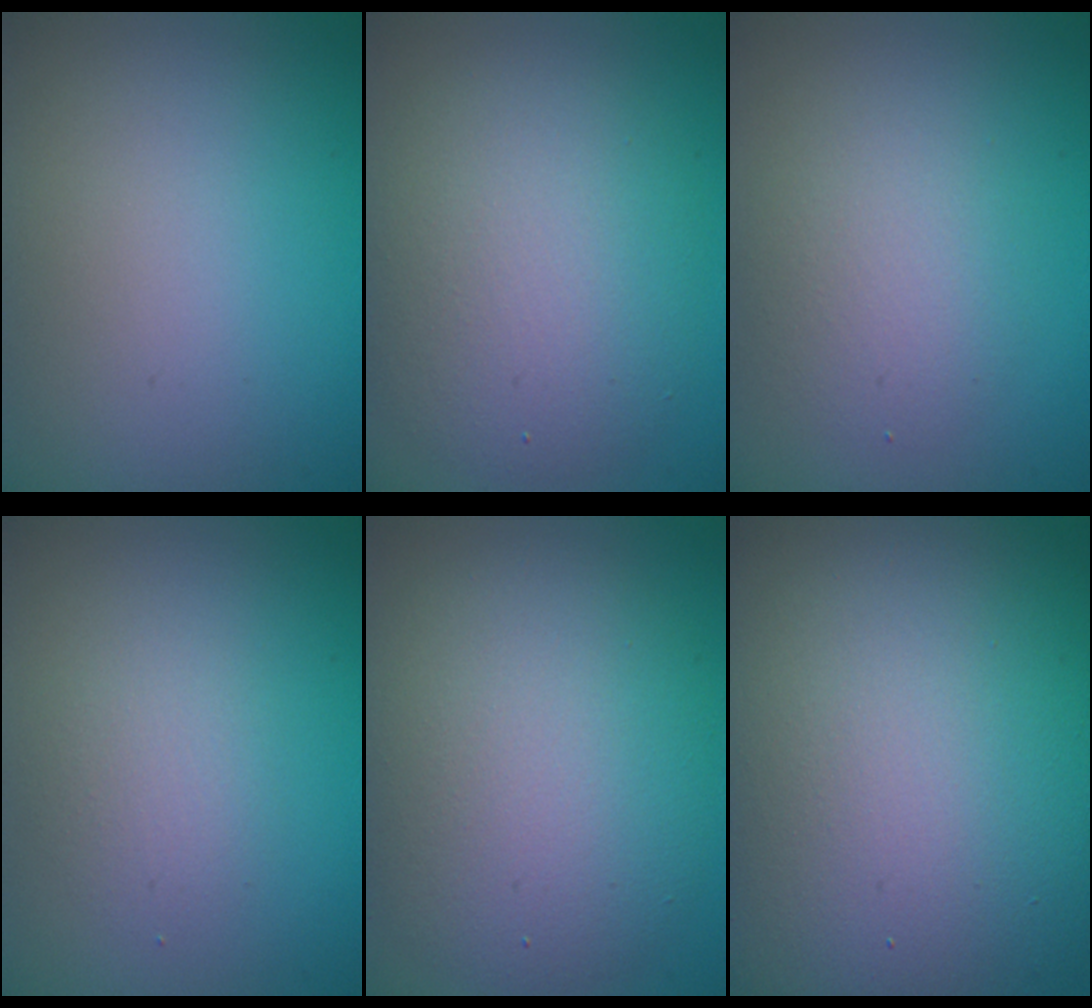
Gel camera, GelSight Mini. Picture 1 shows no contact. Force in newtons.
{"total": 5.9, "press": 5.9, "slide": 0.5}
{"total": 2.7, "press": 2.7, "slide": 0.1}
{"total": 1.6, "press": 1.6, "slide": 0.1}
{"total": 7.6, "press": 7.6, "slide": 0.6}
{"total": 19.0, "press": 19.0, "slide": 0.6}